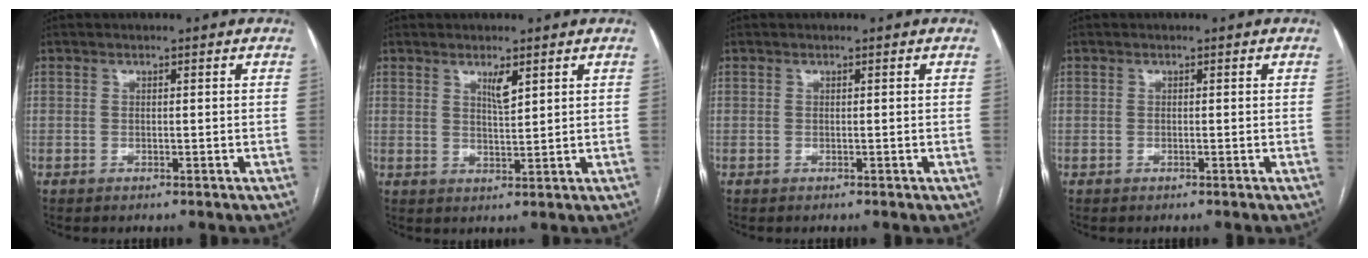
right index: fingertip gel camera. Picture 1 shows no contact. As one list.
[{"total": 2.8, "force": [1.7, 0.4, 2.2], "torque": [-0.042, -0.005, 0.032]}, {"total": 0.0}, {"total": 0.0}]